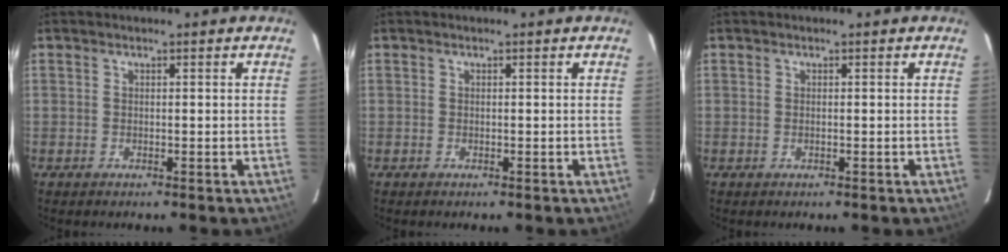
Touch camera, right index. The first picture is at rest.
{"total": 0.0}
{"total": 0.0}